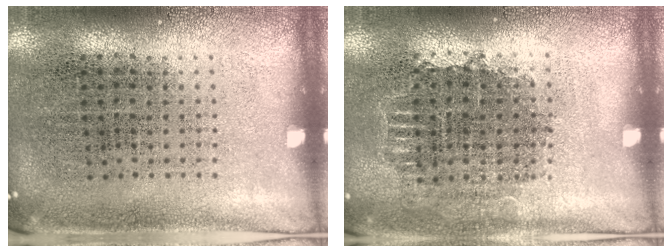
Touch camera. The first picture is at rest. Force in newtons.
{"total": 0.9, "press": 0.9, "slide": 0.2}